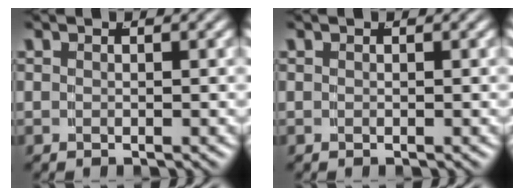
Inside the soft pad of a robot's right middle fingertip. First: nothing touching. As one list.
[{"total": 0.0}]